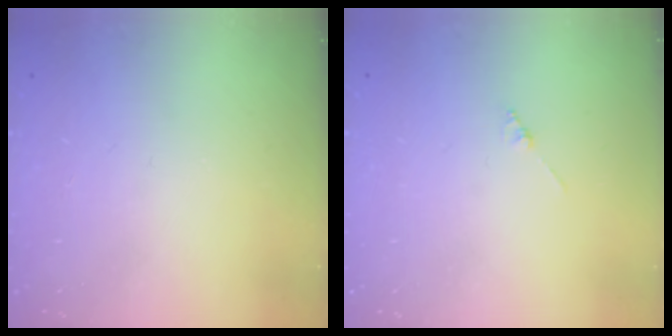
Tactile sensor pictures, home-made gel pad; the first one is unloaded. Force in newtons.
{"total": 1.3, "press": 1.3, "slide": 0.3}